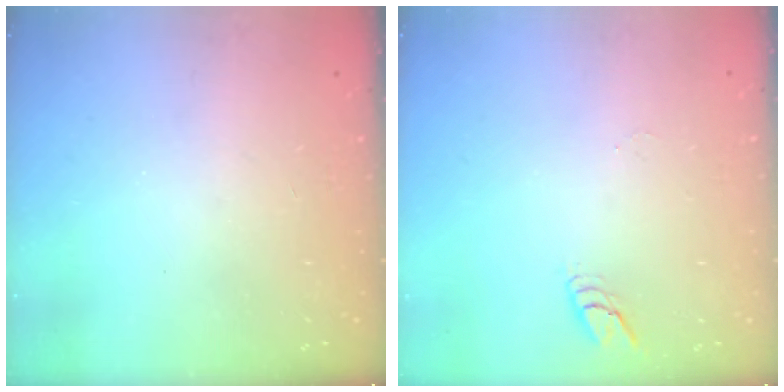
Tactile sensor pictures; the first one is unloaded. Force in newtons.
{"total": 4.4, "press": 4.3, "slide": 0.4}